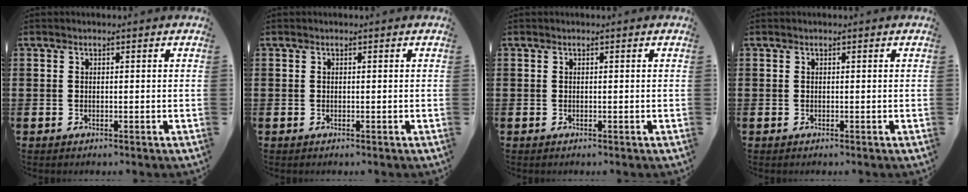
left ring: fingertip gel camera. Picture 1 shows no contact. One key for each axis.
{"total": 0.0}
{"total": 0.0}
{"total": 0.0}